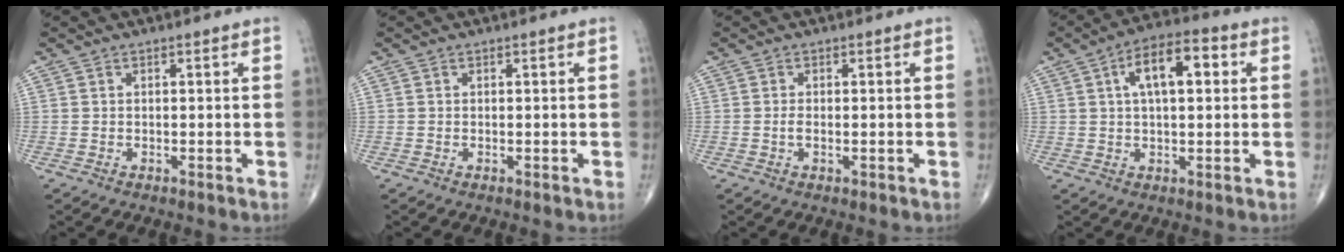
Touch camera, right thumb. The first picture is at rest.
{"total": 0.0}
{"total": 1.4, "force": [-0.2, 0.6, 1.2], "torque": [-0.026, -0.001, -0.005]}
{"total": 10.5, "force": [2.7, 4.7, 9.0], "torque": [-0.137, 0.019, 0.036]}